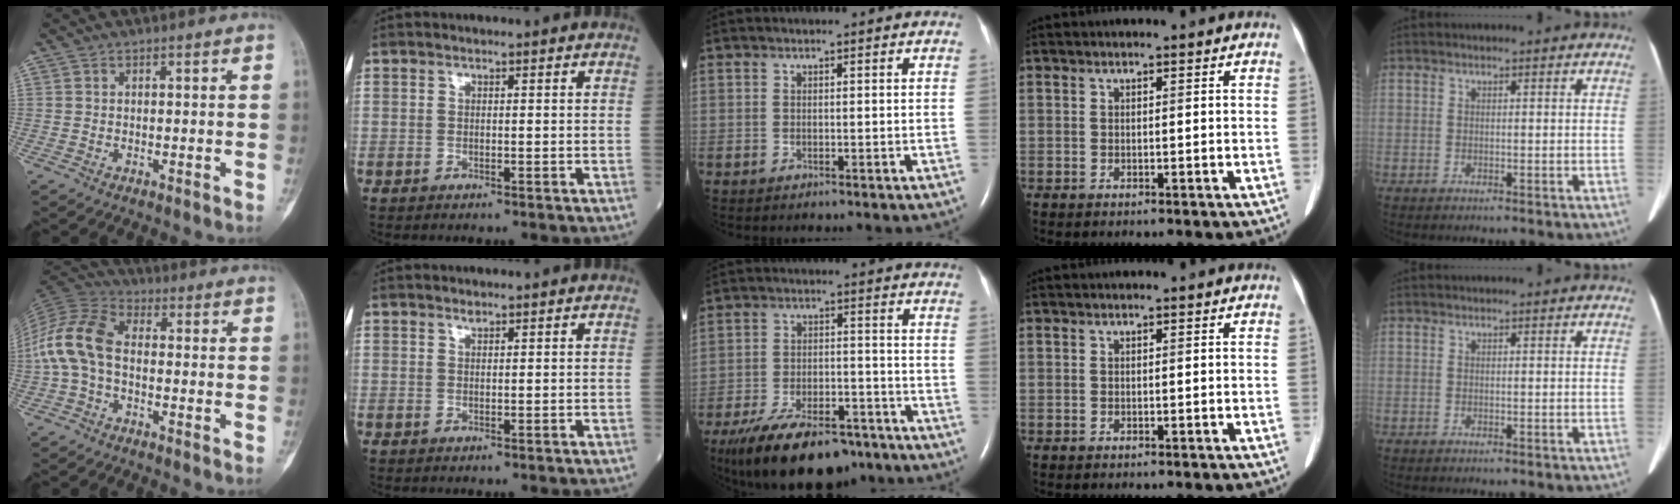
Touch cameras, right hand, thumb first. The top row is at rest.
{"thumb": {"total": 10.8, "force": [-1.2, 6.6, 8.5], "torque": [-0.175, 0.033, -0.036]}, "index": {"total": 0.6, "force": [0.6, 0.2, 0.2], "torque": [-0.008, -0.004, 0.010]}, "middle": {"total": 16.9, "force": [-12.6, 6.4, 9.2], "torque": [-0.161, -0.005, -0.199]}}